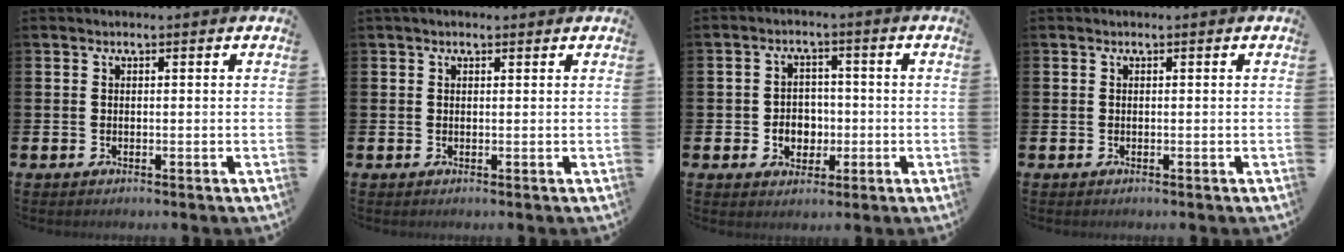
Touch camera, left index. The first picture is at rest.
{"total": 0.9, "force": [0.7, 0.4, 0.5], "torque": [0.003, 0.000, 0.008]}
{"total": 3.6, "force": [-0.6, 3.3, 1.3], "torque": [-0.016, -0.003, -0.022]}
{"total": 0.0}